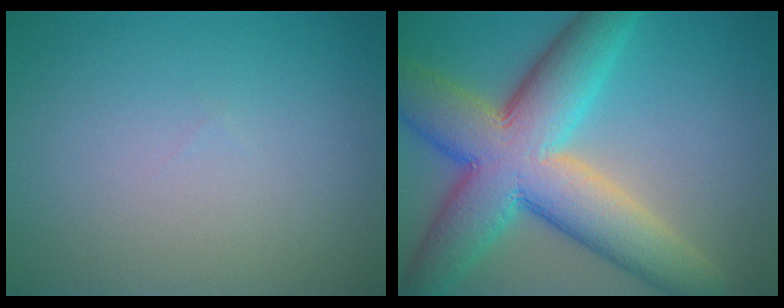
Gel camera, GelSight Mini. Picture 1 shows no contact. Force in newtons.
{"total": 12.6, "press": 12.5, "slide": 0.8}